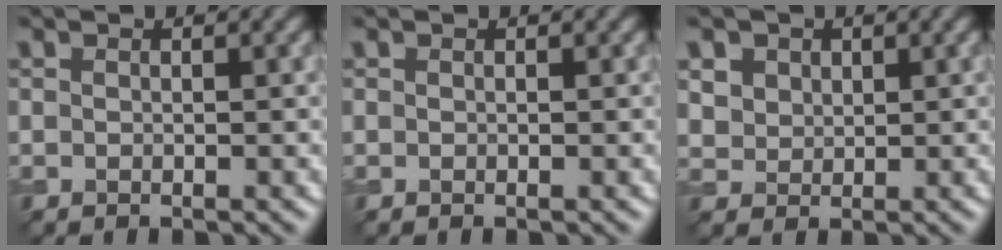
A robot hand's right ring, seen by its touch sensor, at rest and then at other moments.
{"total": 0.0}
{"total": 3.8, "force": [2.0, 2.8, 1.6], "torque": [-0.055, 0.002, 0.043]}